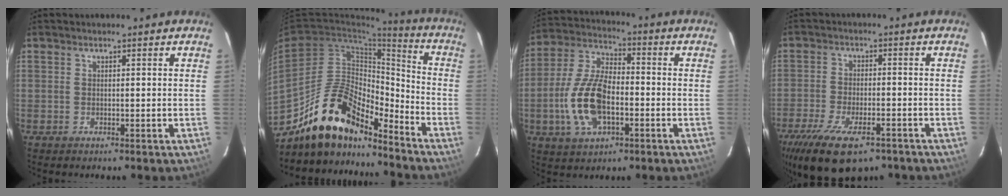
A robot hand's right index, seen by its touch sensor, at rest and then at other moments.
{"total": 17.3, "force": [-14.2, 6.0, 7.7], "torque": [-0.146, 0.030, -0.249]}
{"total": 14.4, "force": [-3.8, 7.1, 12.0], "torque": [-0.258, 0.006, -0.070]}
{"total": 16.6, "force": [-11.1, 6.6, 10.4], "torque": [-0.219, -0.042, -0.179]}